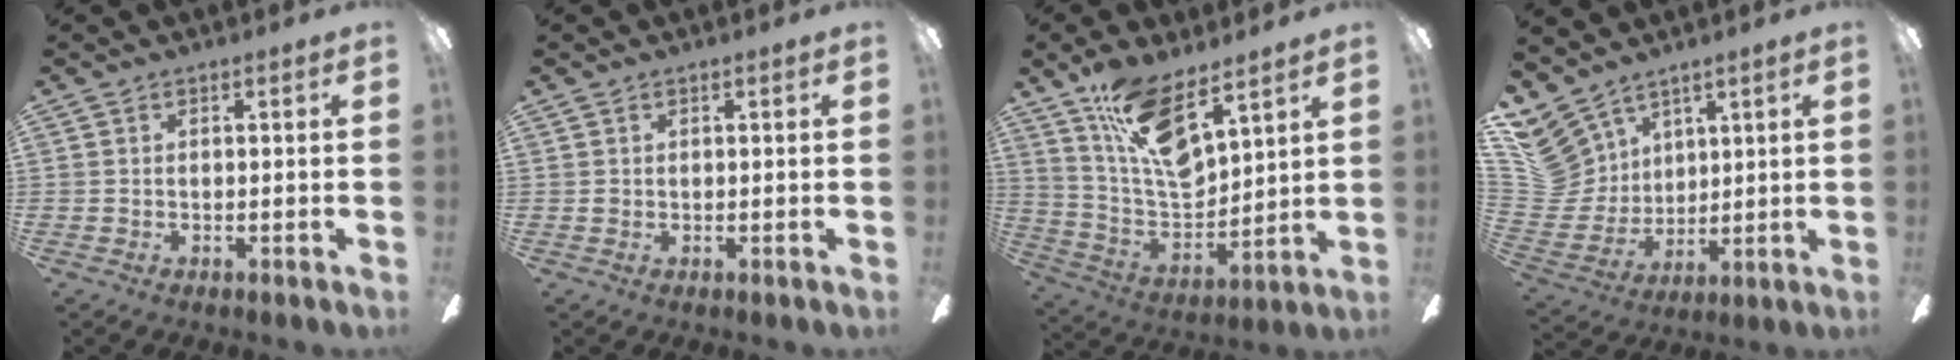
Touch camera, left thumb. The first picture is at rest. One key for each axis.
{"total": 0.8, "fx": 0.2, "fy": 0.8, "fz": 0.1, "tx": -0.002, "ty": 0.007, "tz": 0.002}
{"total": 15.4, "fx": 10.3, "fy": 6.2, "fz": 9.6, "tx": -0.179, "ty": -0.052, "tz": 0.187}
{"total": 13.5, "fx": 9.1, "fy": 9.3, "fz": 3.4, "tx": -0.130, "ty": -0.060, "tz": 0.181}